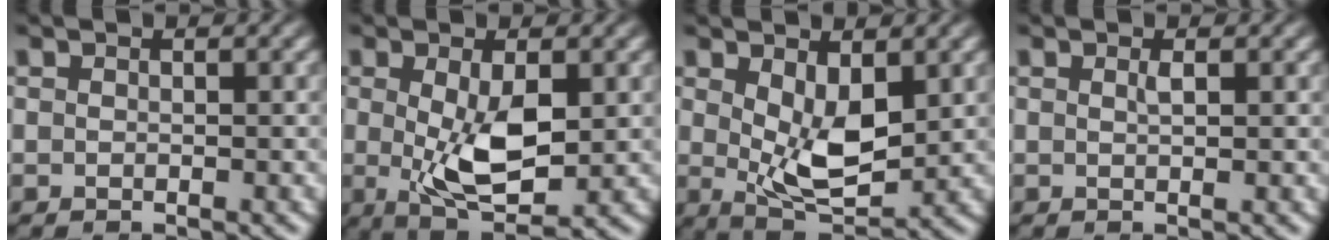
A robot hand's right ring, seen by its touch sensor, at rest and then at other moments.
{"total": 6.5, "force": [-0.6, 3.1, 5.7], "torque": [-0.108, -0.028, 0.003]}
{"total": 5.5, "force": [0.7, 2.8, 4.7], "torque": [-0.073, -0.024, 0.020]}
{"total": 0.9, "force": [0.2, -0.3, 0.8], "torque": [-0.014, -0.003, 0.004]}